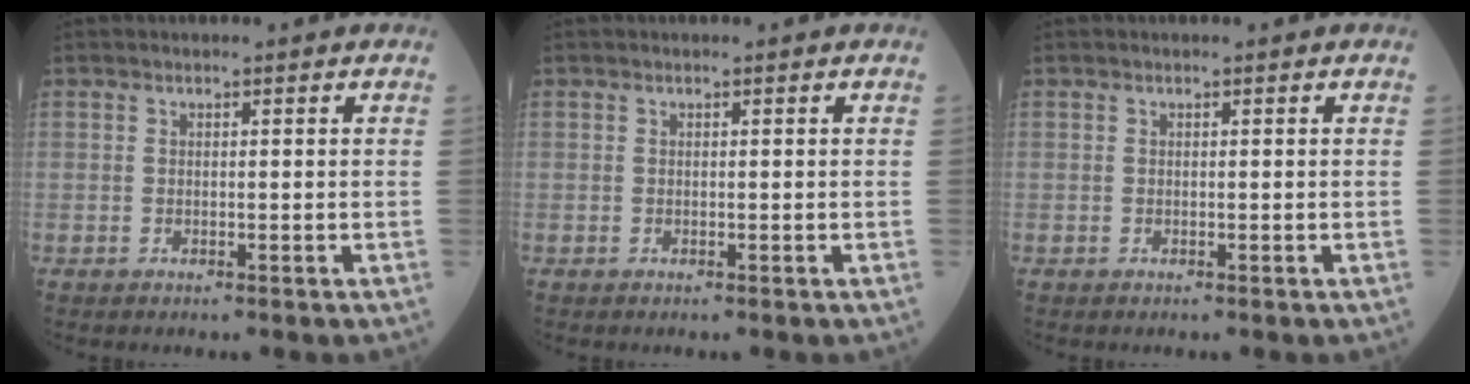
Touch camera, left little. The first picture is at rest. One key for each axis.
{"total": 0.0}
{"total": 0.0}